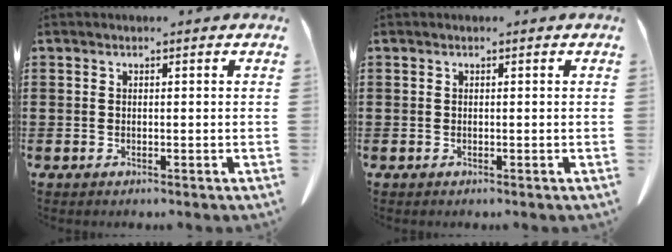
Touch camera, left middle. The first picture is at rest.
{"total": 0.0}